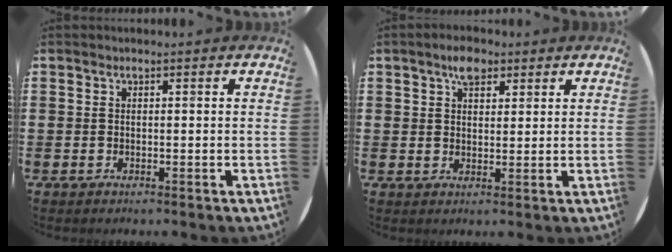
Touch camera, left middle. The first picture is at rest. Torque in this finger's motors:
{"motor_torque": [0.19, -0.17, 0.10, 0.04]}